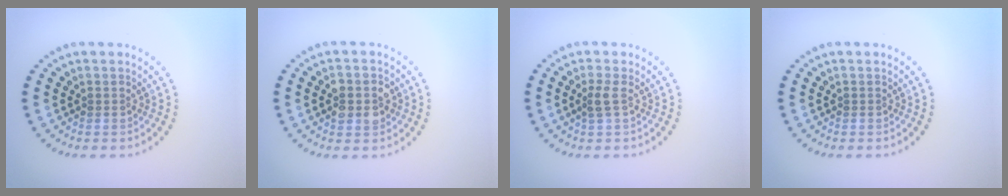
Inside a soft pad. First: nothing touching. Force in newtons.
{"total": 2.7, "press": 2.7, "slide": 0.3}
{"total": 1.2, "press": 1.0, "slide": 0.7}
{"total": 0.0}